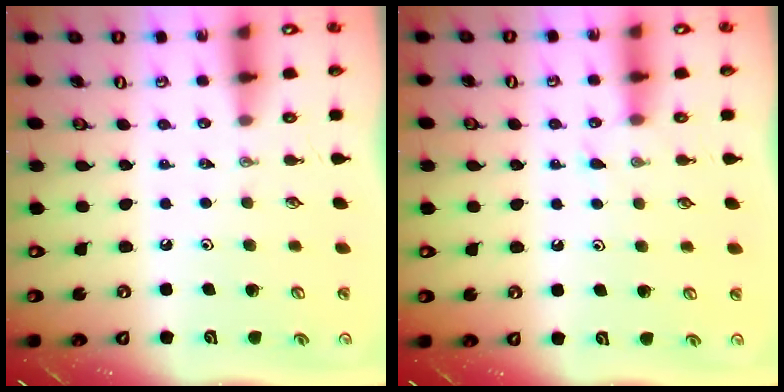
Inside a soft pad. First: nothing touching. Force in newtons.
{"total": 3.7, "press": 3.6, "slide": 0.5}